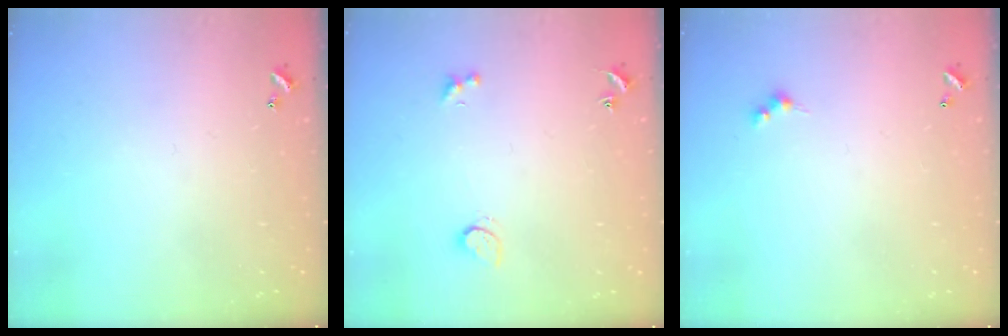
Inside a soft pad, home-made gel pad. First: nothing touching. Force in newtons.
{"total": 1.5, "press": 1.4, "slide": 0.6}
{"total": 2.5, "press": 2.5, "slide": 0.5}